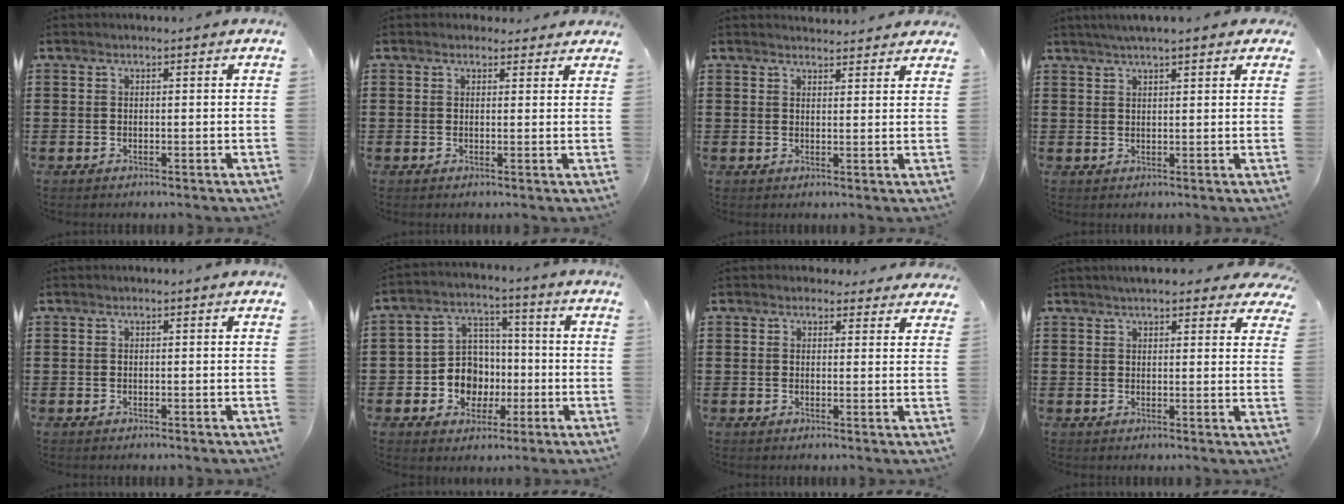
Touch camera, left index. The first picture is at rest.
{"total": 1.6, "force": [1.3, 0.9, 0.1], "torque": [-0.006, 0.008, 0.025]}
{"total": 2.2, "force": [2.2, 0.2, 0.0], "torque": [-0.006, -0.003, 0.042]}
{"total": 3.0, "force": [2.4, 0.3, 1.7], "torque": [-0.040, 0.007, 0.043]}
{"total": 0.0}
{"total": 8.2, "force": [-1.6, 7.6, 2.9], "torque": [-0.078, 0.013, -0.025]}
{"total": 2.0, "force": [1.7, 1.0, 0.3], "torque": [-0.004, 0.001, 0.030]}
{"total": 4.2, "force": [3.7, 0.7, 1.7], "torque": [-0.037, -0.006, 0.066]}